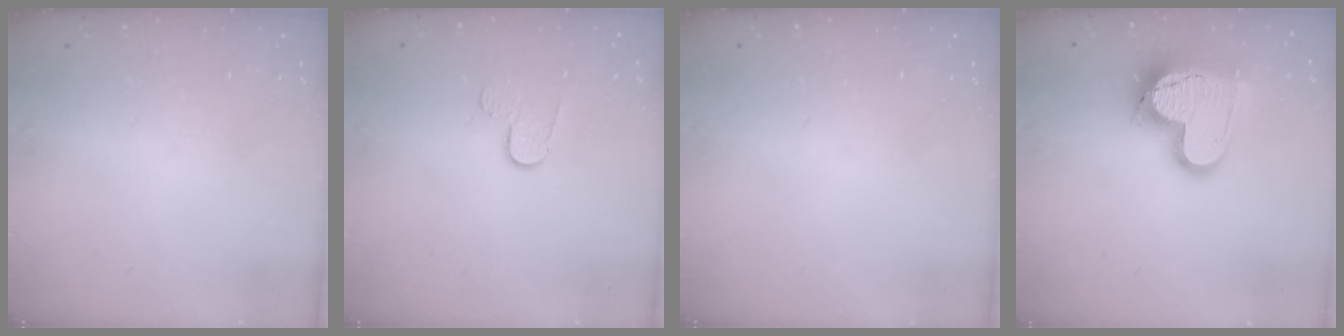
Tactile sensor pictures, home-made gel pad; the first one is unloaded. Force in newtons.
{"total": 5.7, "press": 5.7, "slide": 0.5}
{"total": 0.0}
{"total": 17.1, "press": 17.0, "slide": 1.5}